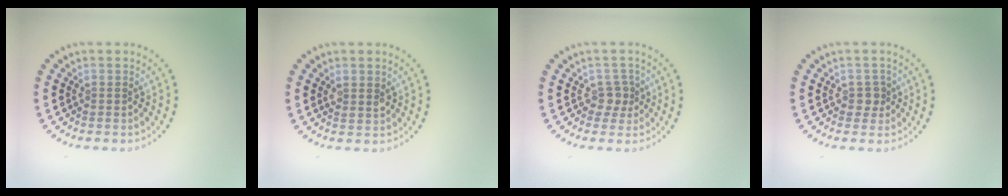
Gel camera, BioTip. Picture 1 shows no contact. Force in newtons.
{"total": 1.5, "press": 1.3, "slide": 0.7}
{"total": 1.6, "press": 1.3, "slide": 1.0}
{"total": 1.4, "press": 1.1, "slide": 0.8}